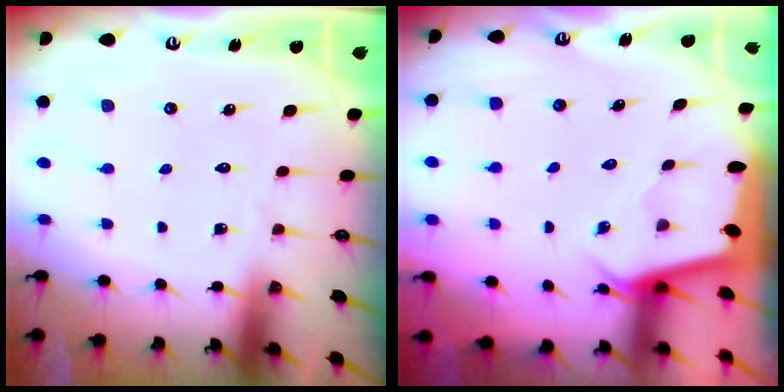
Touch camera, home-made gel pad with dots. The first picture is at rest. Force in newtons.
{"total": 2.1, "press": 2.1, "slide": 0.2}